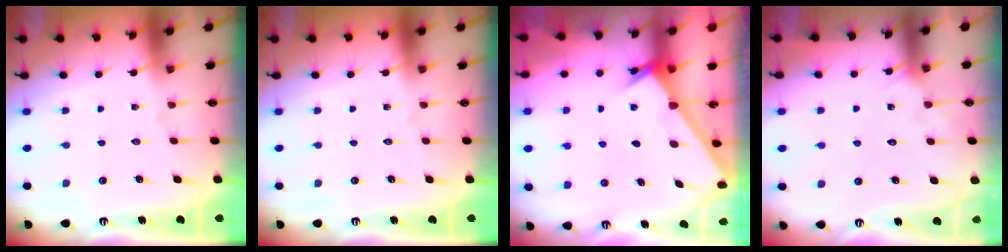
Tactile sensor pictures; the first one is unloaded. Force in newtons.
{"total": 0.0}
{"total": 2.4, "press": 2.4, "slide": 0.2}
{"total": 4.4, "press": 4.4, "slide": 0.4}